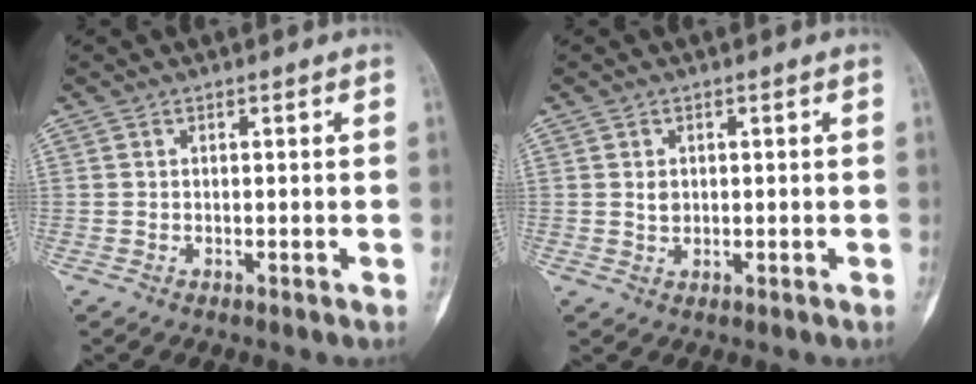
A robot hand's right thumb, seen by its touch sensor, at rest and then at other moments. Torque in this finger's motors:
{"motor_torque": [0.08, 0.23, 0.28, -0.25, 0.00]}